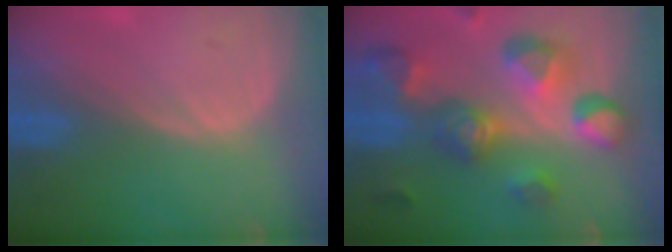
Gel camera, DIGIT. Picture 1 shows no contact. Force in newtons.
{"total": 11.2, "press": 10.0, "slide": 5.0}